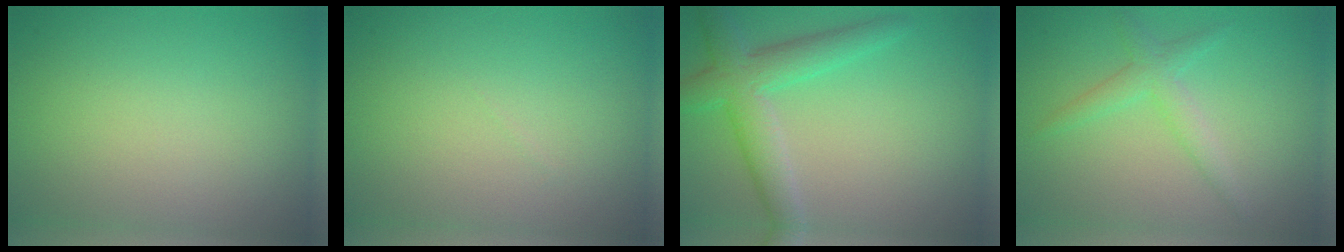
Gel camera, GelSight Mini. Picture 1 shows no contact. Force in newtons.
{"total": 0.0}
{"total": 4.7, "press": 4.7, "slide": 0.1}
{"total": 2.2, "press": 2.2, "slide": 0.1}